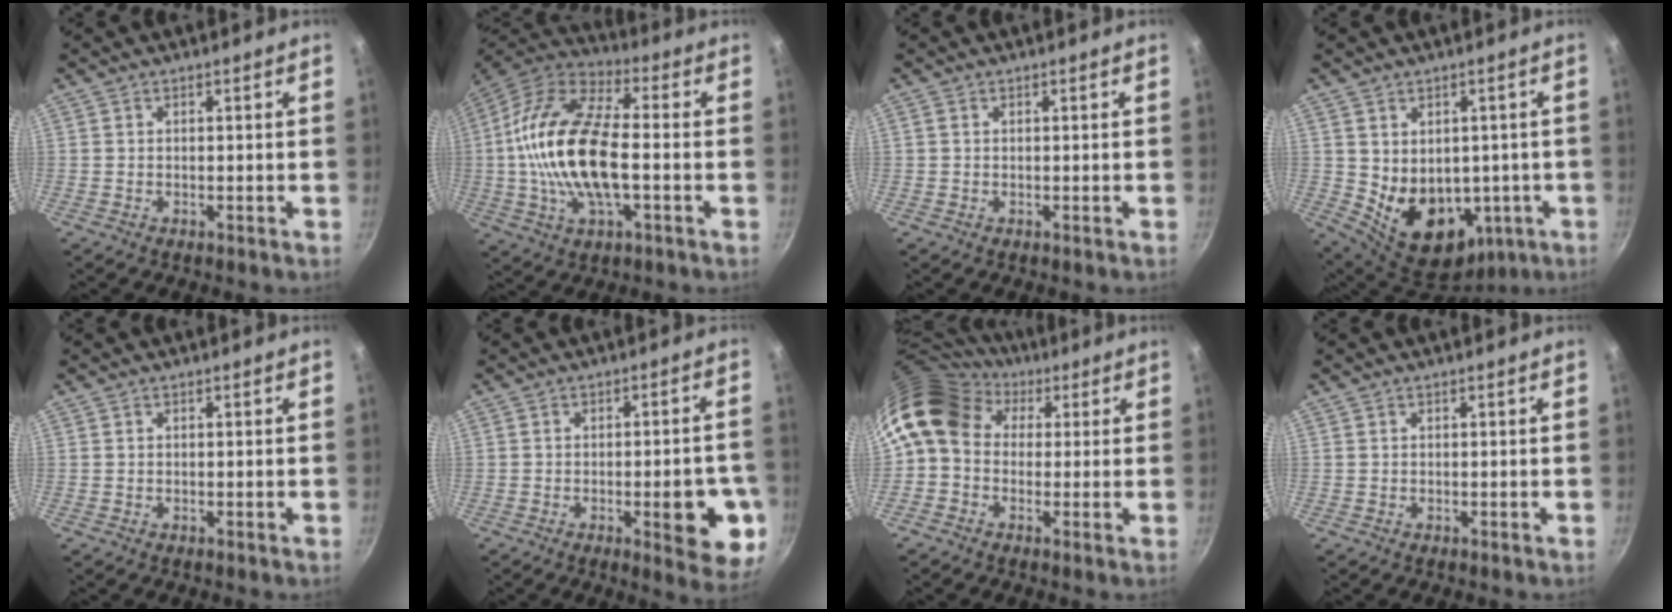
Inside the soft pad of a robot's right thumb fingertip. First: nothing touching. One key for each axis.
{"total": 20.5, "fx": -1.4, "fy": 9.2, "fz": 18.2, "tx": -0.340, "ty": 0.032, "tz": -0.041}
{"total": 0.6, "fx": 0.2, "fy": 0.4, "fz": 0.3, "tx": -0.006, "ty": 0.001, "tz": 0.002}
{"total": 14.4, "fx": -1.2, "fy": 10.8, "fz": 9.5, "tx": -0.115, "ty": -0.014, "tz": 0.017}
{"total": 0.0}
{"total": 12.1, "fx": -3.4, "fy": 3.9, "fz": 10.9, "tx": -0.107, "ty": 0.011, "tz": -0.040}
{"total": 12.7, "fx": 3.6, "fy": 9.8, "fz": 7.2, "tx": -0.128, "ty": 0.021, "tz": 0.042}
{"total": 0.0}